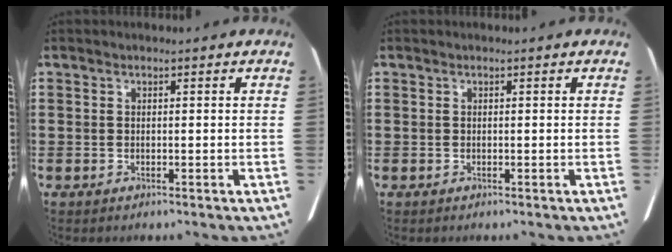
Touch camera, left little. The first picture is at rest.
{"total": 0.0}